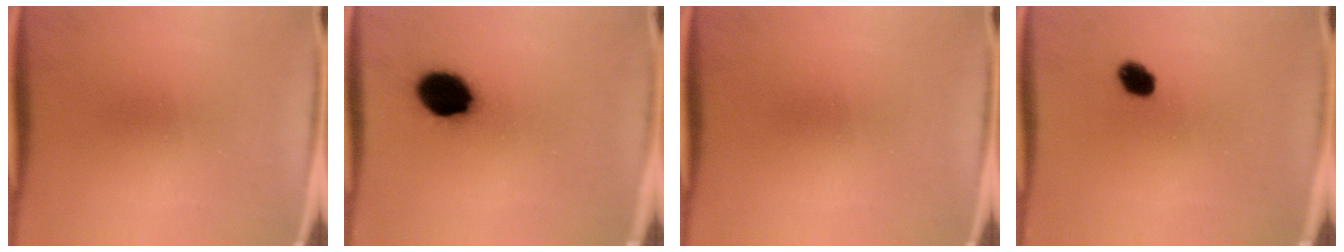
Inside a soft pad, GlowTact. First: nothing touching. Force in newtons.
{"total": 11.9}
{"total": 0.0}
{"total": 4.0}